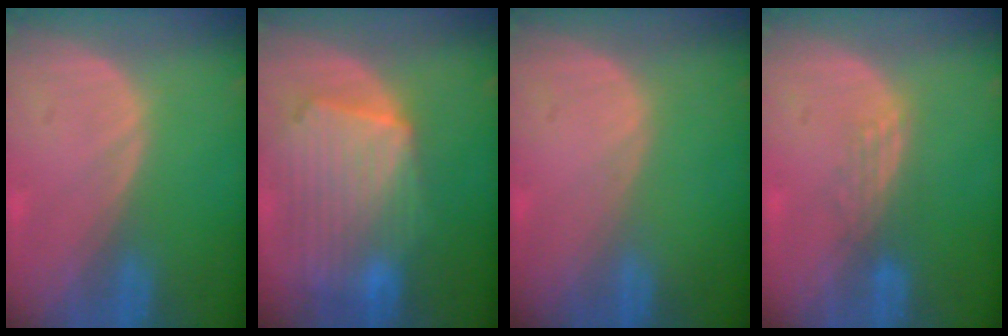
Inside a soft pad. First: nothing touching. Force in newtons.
{"total": 10.8, "press": 9.4, "slide": 5.3}
{"total": 0.0}
{"total": 2.9, "press": 2.4, "slide": 1.6}